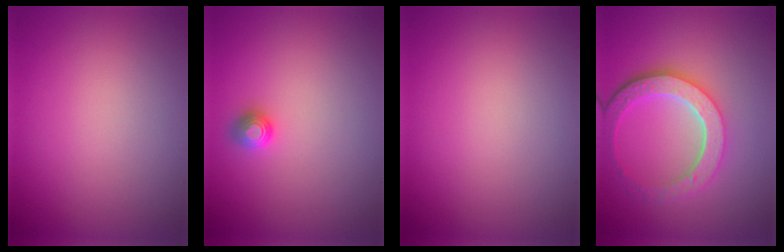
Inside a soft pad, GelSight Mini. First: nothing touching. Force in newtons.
{"total": 1.1, "press": 1.1, "slide": 0.2}
{"total": 0.0}
{"total": 6.0, "press": 4.5, "slide": 4.0}